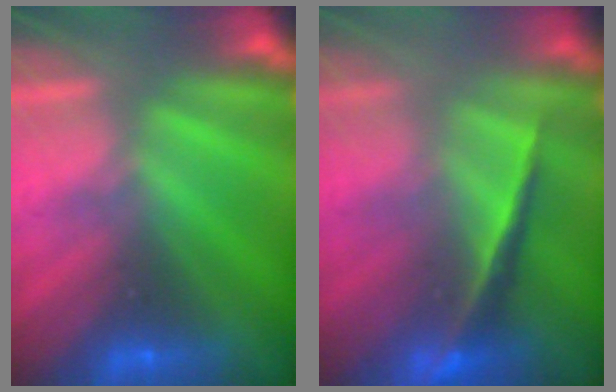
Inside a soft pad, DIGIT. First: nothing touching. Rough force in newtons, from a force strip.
{"total": 1.9}